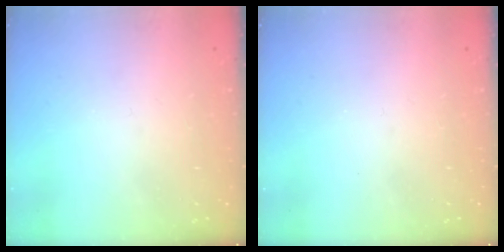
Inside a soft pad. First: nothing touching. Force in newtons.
{"total": 0.0}